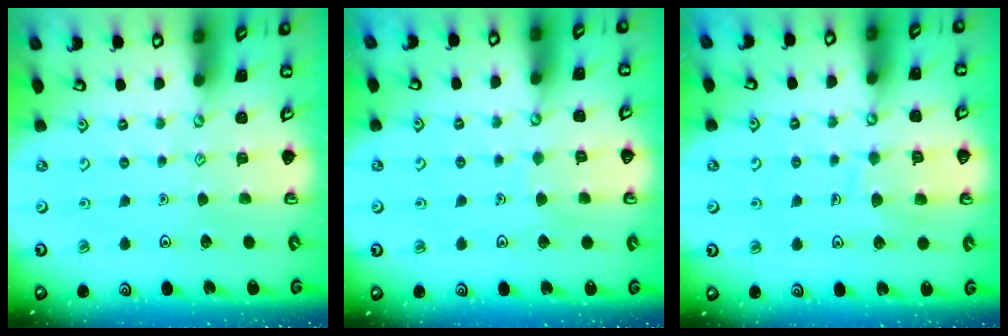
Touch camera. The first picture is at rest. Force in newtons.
{"total": 4.4, "press": 4.3, "slide": 0.4}
{"total": 8.4, "press": 8.4, "slide": 0.8}